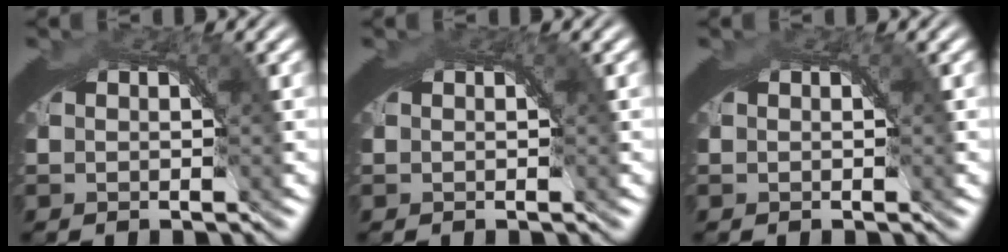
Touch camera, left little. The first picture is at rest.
{"total": 0.6, "force": [0.2, 0.1, 0.6], "torque": [-0.010, 0.002, 0.003]}
{"total": 0.0}